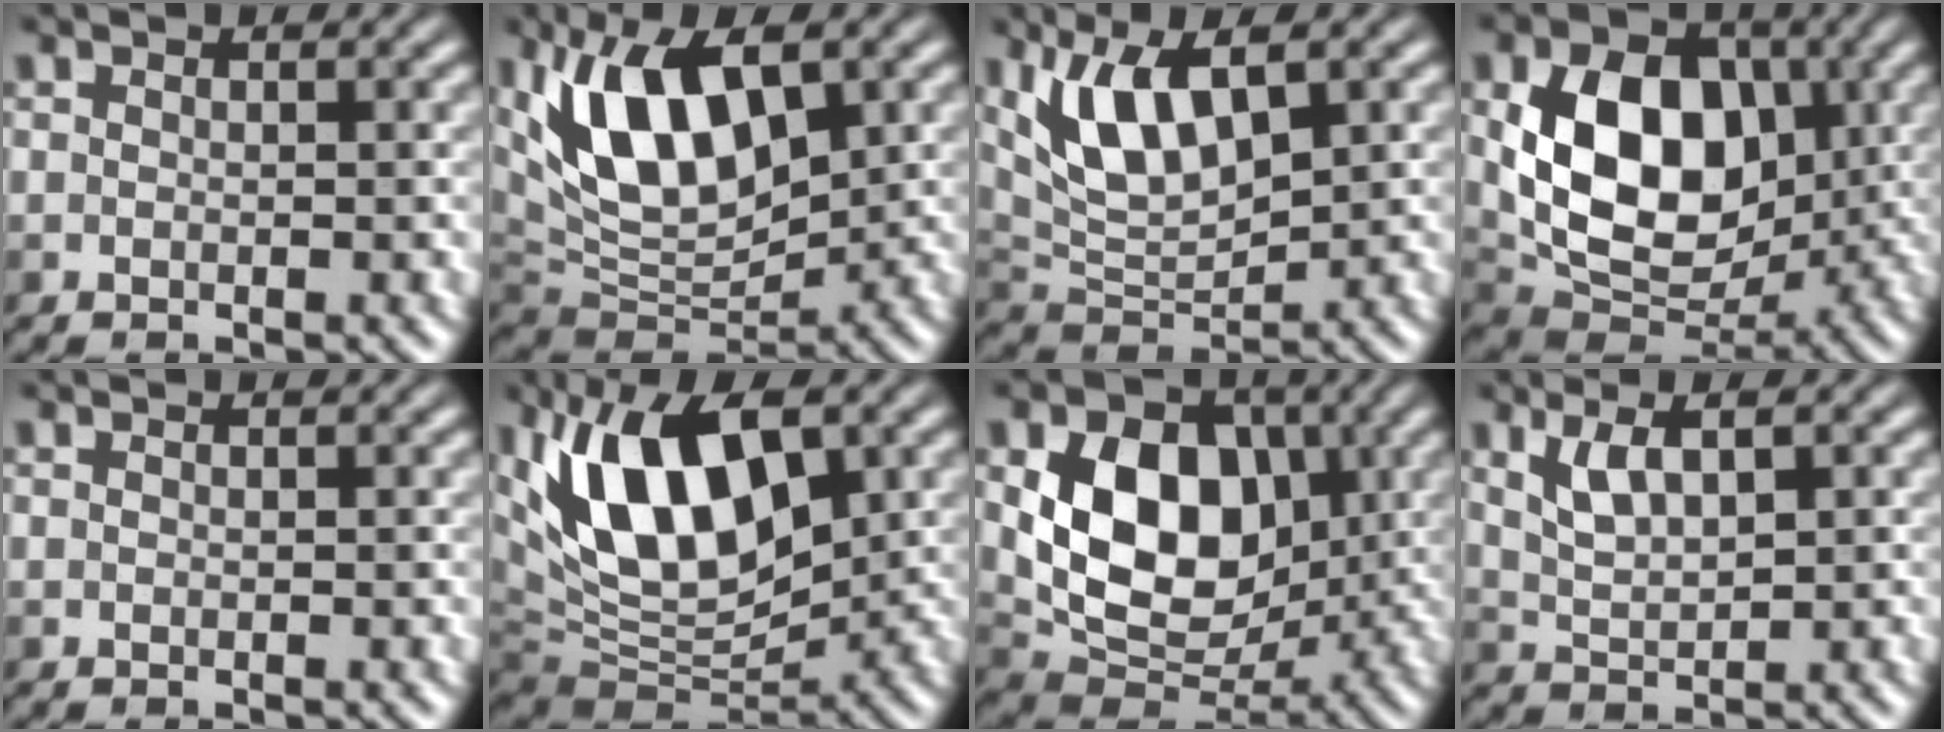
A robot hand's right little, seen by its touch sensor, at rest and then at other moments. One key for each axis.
{"total": 9.5, "fx": 2.1, "fy": 4.8, "fz": 7.9, "tx": -0.151, "ty": 0.004, "tz": 0.035}
{"total": 6.8, "fx": 1.8, "fy": 3.1, "fz": 5.7, "tx": -0.114, "ty": -0.002, "tz": 0.025}
{"total": 10.2, "fx": 0.1, "fy": 7.3, "fz": 7.2, "tx": -0.121, "ty": -0.006, "tz": -0.002}
{"total": 0.0}
{"total": 11.4, "fx": 2.1, "fy": 5.9, "fz": 9.5, "tx": -0.163, "ty": 0.012, "tz": 0.030}
{"total": 9.3, "fx": 0.5, "fy": 6.9, "fz": 6.2, "tx": -0.110, "ty": -0.010, "tz": 0.009}
{"total": 3.1, "fx": 0.5, "fy": 1.3, "fz": 2.8, "tx": -0.063, "ty": -0.001, "tz": 0.012}